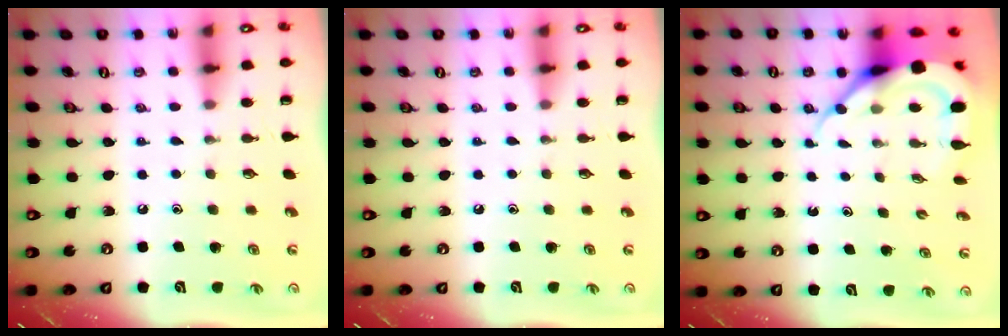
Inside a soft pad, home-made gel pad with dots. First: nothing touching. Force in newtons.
{"total": 0.0}
{"total": 8.5, "press": 8.4, "slide": 0.9}